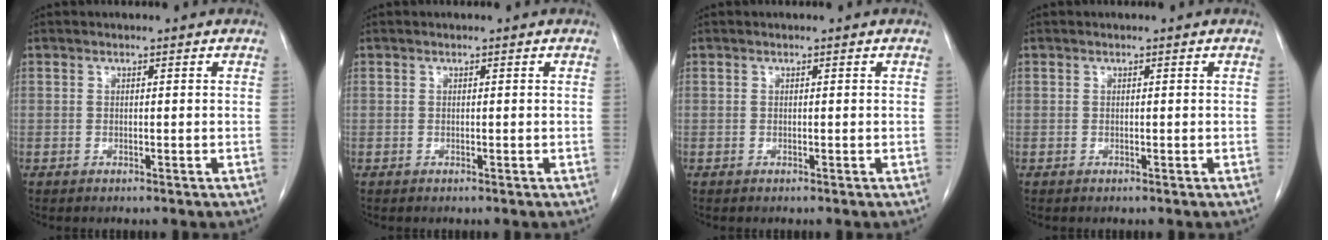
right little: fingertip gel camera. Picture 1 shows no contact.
{"total": 0.0}
{"total": 0.0}
{"total": 0.0}